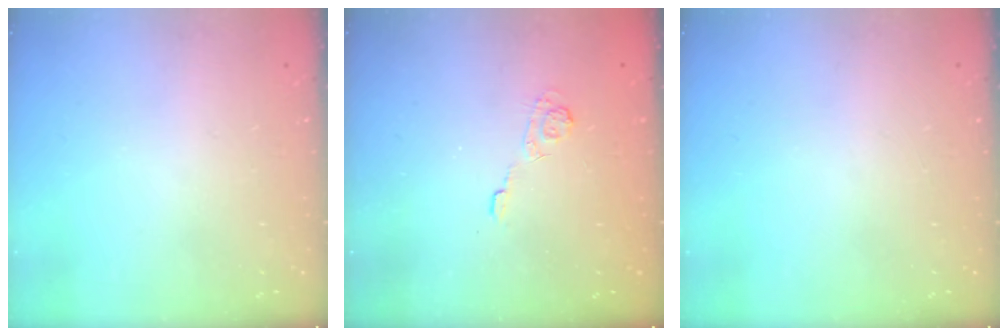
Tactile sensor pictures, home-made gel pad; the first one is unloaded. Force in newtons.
{"total": 3.7, "press": 3.4, "slide": 1.6}
{"total": 0.0}